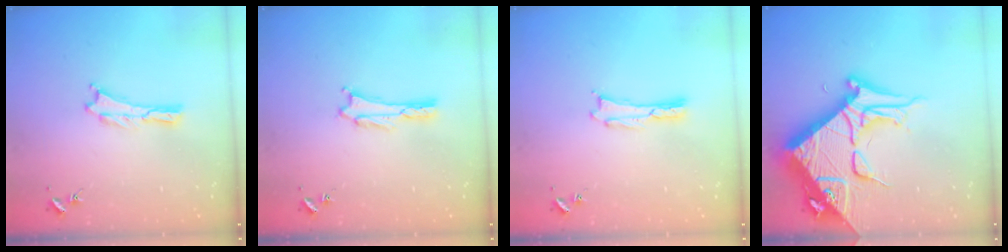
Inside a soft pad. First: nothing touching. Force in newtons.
{"total": 1.8, "press": 1.8, "slide": 0.2}
{"total": 0.0}
{"total": 15.4, "press": 15.3, "slide": 1.7}